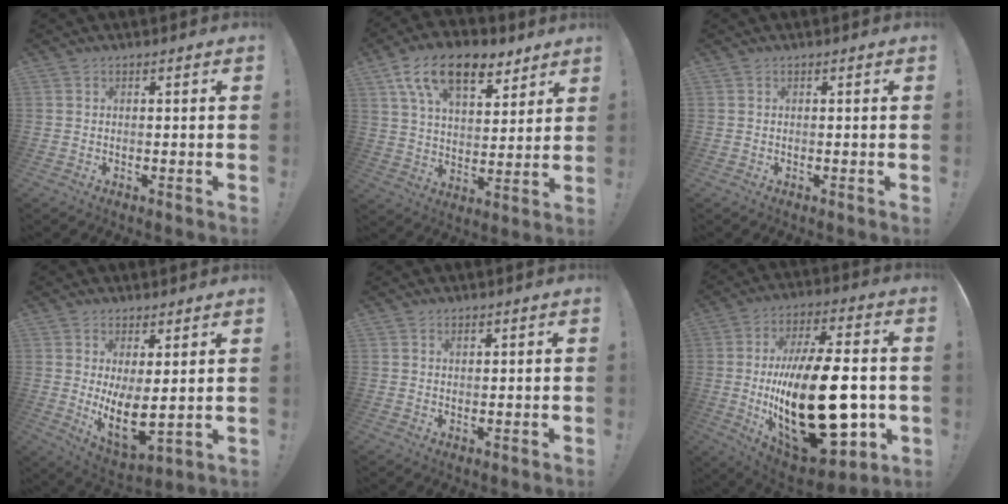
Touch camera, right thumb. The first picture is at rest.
{"total": 16.5, "force": [9.9, 8.6, 10.1], "torque": [-0.175, -0.044, 0.180]}
{"total": 0.0}
{"total": 10.0, "force": [1.7, 4.2, 8.9], "torque": [-0.135, -0.046, 0.037]}
{"total": 0.8, "force": [0.6, 0.4, 0.3], "torque": [0.003, -0.005, 0.010]}
{"total": 32.9, "force": [-3.2, 14.8, 29.2], "torque": [-0.536, 0.010, -0.038]}